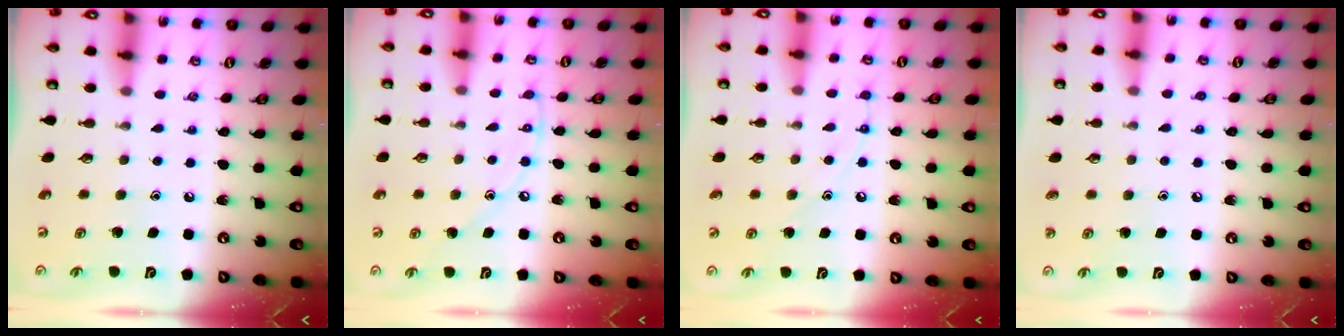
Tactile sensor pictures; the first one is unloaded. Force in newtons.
{"total": 8.0, "press": 8.0, "slide": 0.8}
{"total": 7.0, "press": 6.9, "slide": 0.7}
{"total": 3.3, "press": 3.2, "slide": 0.7}